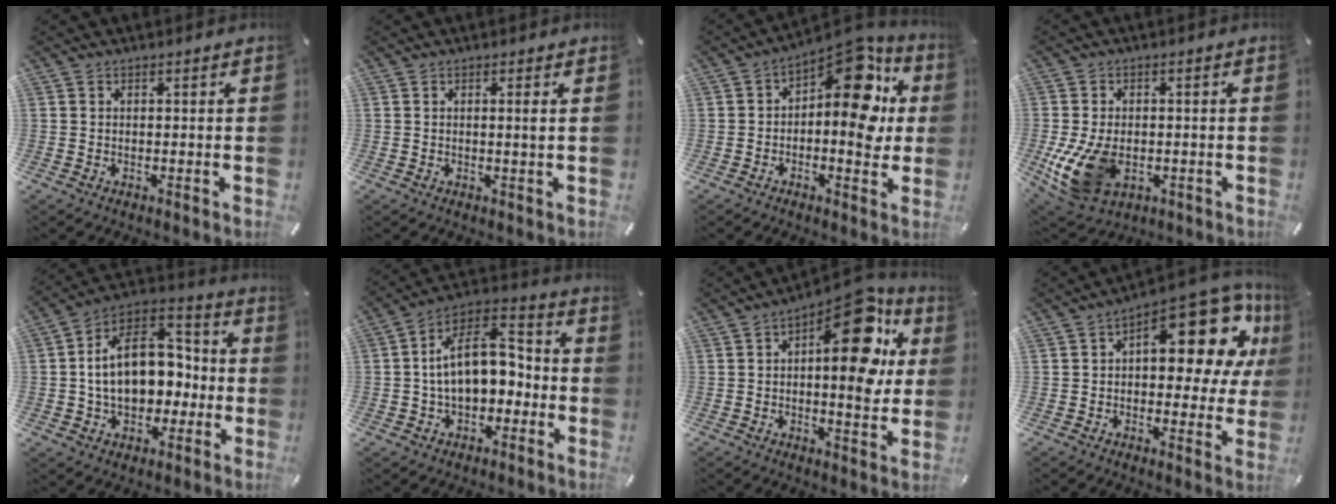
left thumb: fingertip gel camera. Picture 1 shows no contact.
{"total": 1.5, "force": [0.2, -0.2, 1.5], "torque": [-0.029, -0.004, 0.002]}
{"total": 16.0, "force": [4.7, 8.5, 12.7], "torque": [-0.154, -0.047, 0.074]}
{"total": 12.8, "force": [-3.1, 8.7, 8.9], "torque": [-0.188, -0.002, -0.050]}
{"total": 17.8, "force": [-0.6, 13.3, 11.9], "torque": [-0.186, 0.007, -0.006]}
{"total": 14.1, "force": [0.1, 9.4, 10.5], "torque": [-0.174, -0.001, 0.003]}
{"total": 18.0, "force": [6.3, 8.1, 14.8], "torque": [-0.180, -0.046, 0.097]}
{"total": 19.2, "force": [8.0, 9.2, 14.8], "torque": [-0.184, -0.067, 0.126]}